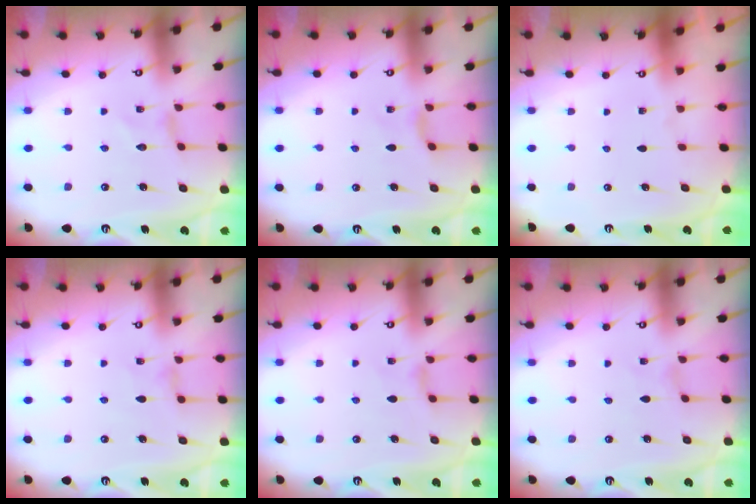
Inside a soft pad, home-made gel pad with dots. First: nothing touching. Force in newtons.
{"total": 2.9, "press": 2.9, "slide": 0.5}
{"total": 0.0}
{"total": 0.9, "press": 0.8, "slide": 0.4}
{"total": 2.3, "press": 2.2, "slide": 0.5}
{"total": 0.0}